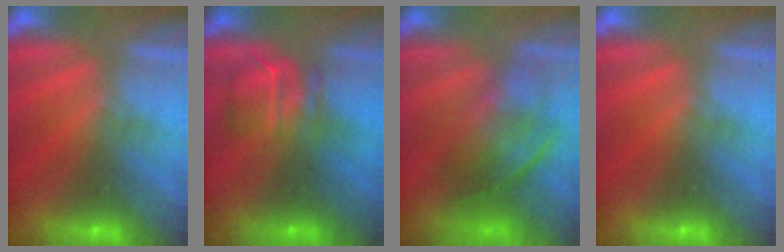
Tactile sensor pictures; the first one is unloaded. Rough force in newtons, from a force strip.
{"total": 3.3}
{"total": 7.3}
{"total": 0.0}